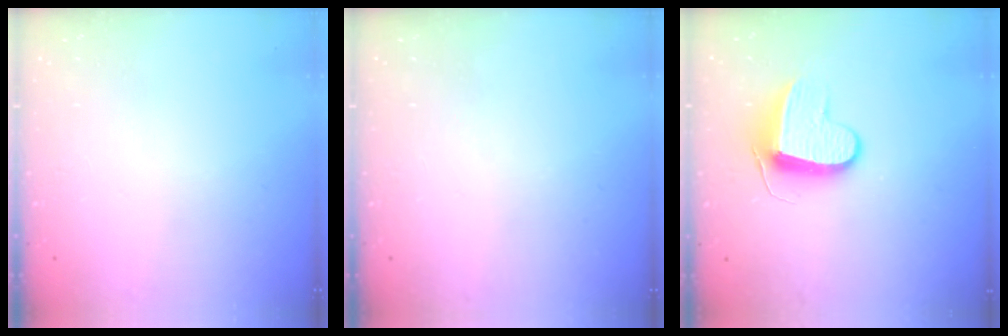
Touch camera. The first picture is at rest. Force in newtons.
{"total": 0.0}
{"total": 9.1, "press": 9.1, "slide": 0.2}